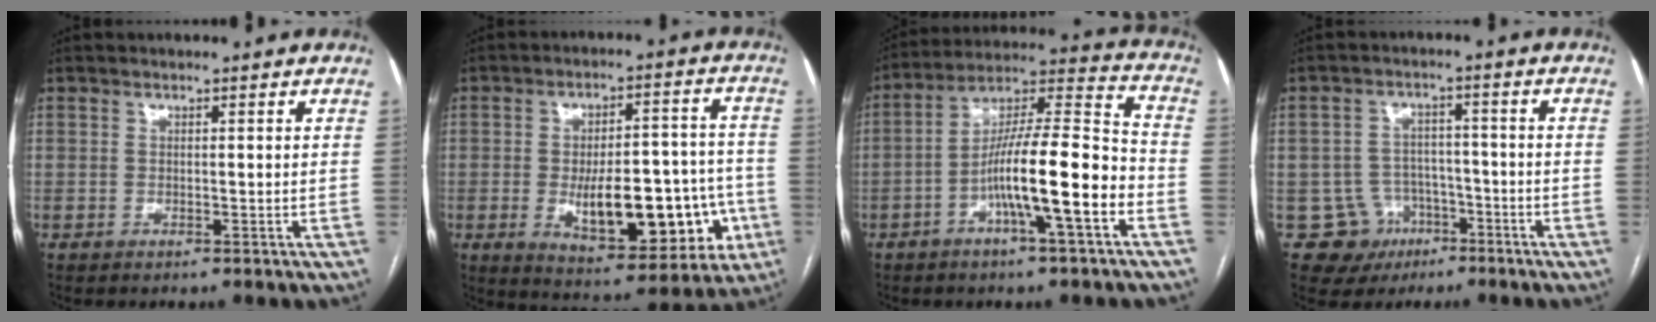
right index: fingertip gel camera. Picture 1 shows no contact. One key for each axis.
{"total": 17.9, "fx": -4.3, "fy": 7.4, "fz": 15.7, "tx": -0.208, "ty": 0.021, "tz": -0.043}
{"total": 15.1, "fx": -5.3, "fy": 1.2, "fz": 14.1, "tx": -0.241, "ty": 0.015, "tz": -0.090}
{"total": 7.1, "fx": -2.9, "fy": 6.4, "fz": 0.2, "tx": 0.003, "ty": 0.014, "tz": -0.034}